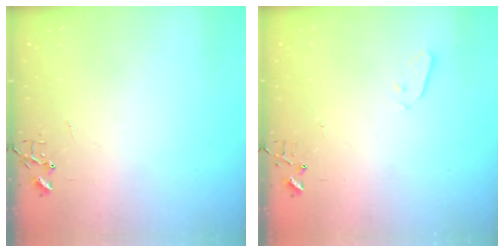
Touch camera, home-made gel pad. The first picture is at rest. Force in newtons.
{"total": 2.9, "press": 2.8, "slide": 0.8}